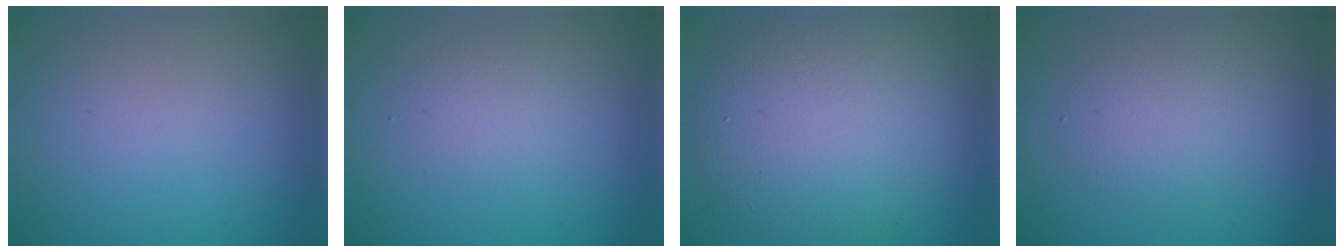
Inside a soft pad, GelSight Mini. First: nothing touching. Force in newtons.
{"total": 1.7, "press": 1.7, "slide": 0.0}
{"total": 10.5, "press": 10.5, "slide": 0.1}
{"total": 2.9, "press": 2.9, "slide": 0.3}